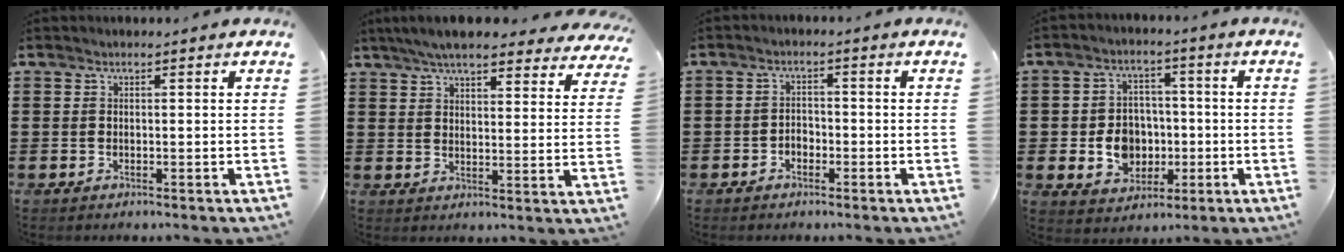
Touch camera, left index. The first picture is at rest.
{"total": 6.9, "force": [6.3, 0.7, 2.8], "torque": [-0.077, -0.017, 0.113]}
{"total": 1.9, "force": [-1.4, 1.1, 0.5], "torque": [-0.014, 0.004, -0.032]}
{"total": 7.1, "force": [-1.0, 6.1, 3.5], "torque": [-0.078, 0.014, -0.018]}